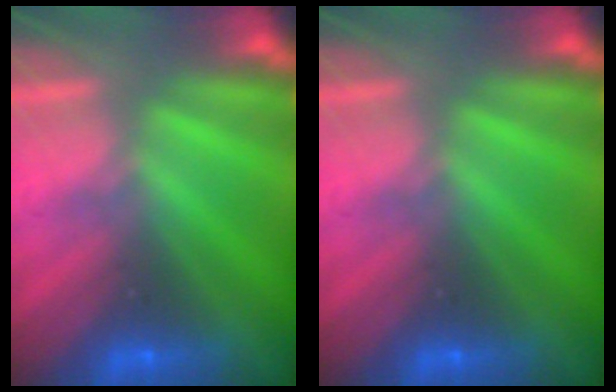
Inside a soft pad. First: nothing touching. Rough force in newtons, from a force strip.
{"total": 0.0}